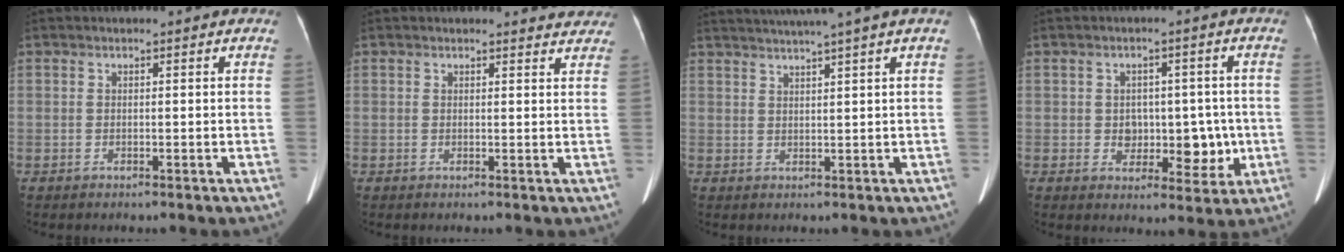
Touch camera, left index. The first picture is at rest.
{"total": 3.9, "force": [3.7, 1.0, 0.1], "torque": [0.005, -0.011, 0.020]}
{"total": 7.7, "force": [6.2, -1.9, 4.3], "torque": [-0.061, 0.020, 0.082]}
{"total": 6.4, "force": [-0.6, 4.6, 4.4], "torque": [-0.048, 0.018, 0.004]}